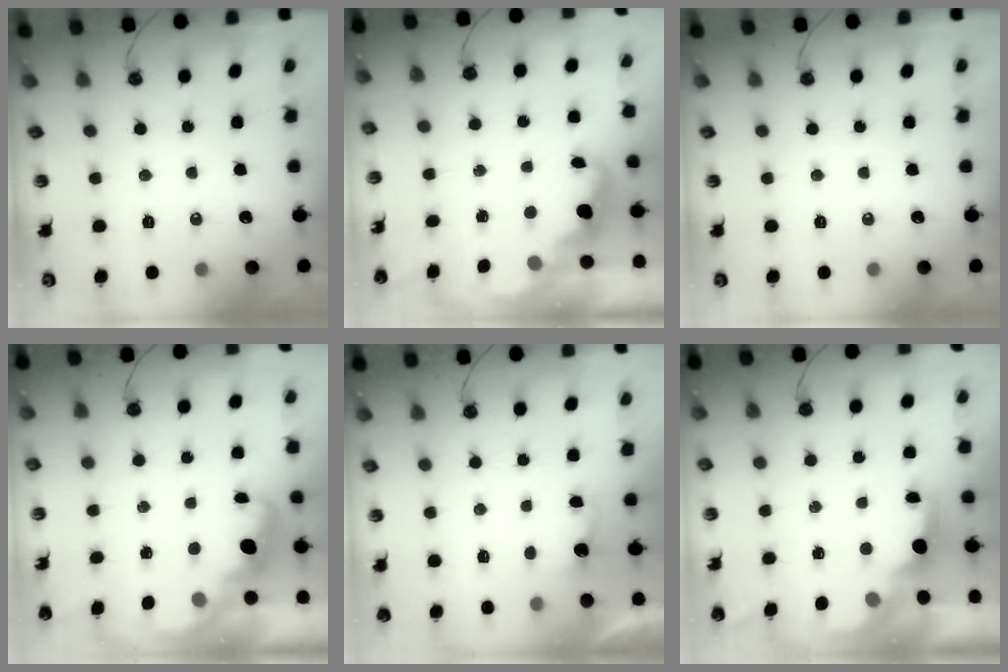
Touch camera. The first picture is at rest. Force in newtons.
{"total": 2.4, "press": 2.3, "slide": 0.6}
{"total": 0.0}
{"total": 3.6, "press": 3.5, "slide": 0.7}
{"total": 2.2, "press": 1.9, "slide": 1.0}
{"total": 2.1, "press": 1.9, "slide": 0.8}